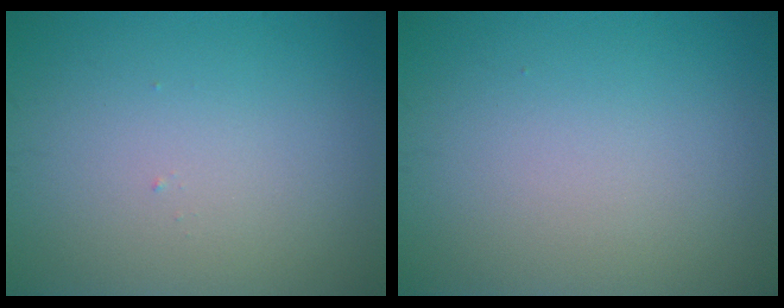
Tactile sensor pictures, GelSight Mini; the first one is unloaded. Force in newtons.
{"total": 0.0}